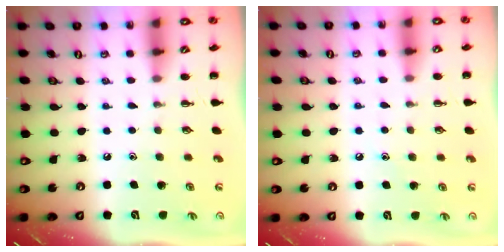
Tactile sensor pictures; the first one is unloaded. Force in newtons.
{"total": 5.8, "press": 5.5, "slide": 1.7}